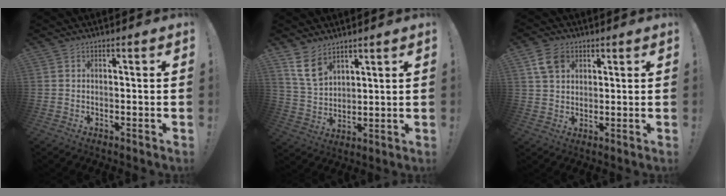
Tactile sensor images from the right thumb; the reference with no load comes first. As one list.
[{"total": 9.1, "force": [6.4, 4.8, 4.5], "torque": [-0.086, -0.026, 0.127]}, {"total": 7.4, "force": [3.6, 5.5, 3.5], "torque": [-0.057, -0.004, 0.072]}]